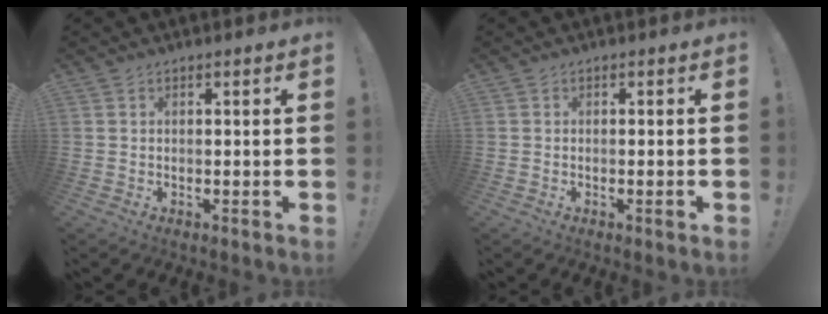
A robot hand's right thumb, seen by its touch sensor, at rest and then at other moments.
{"total": 1.4, "force": [-0.7, -0.2, 1.3], "torque": [-0.026, 0.003, -0.011]}